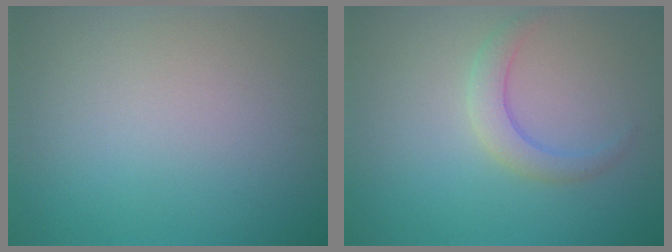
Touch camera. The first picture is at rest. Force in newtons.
{"total": 2.4, "press": 2.4, "slide": 0.1}